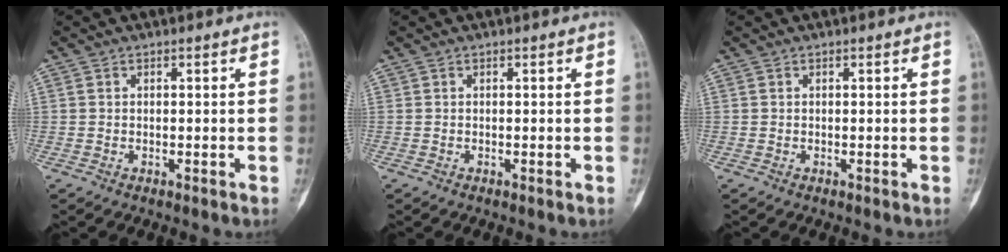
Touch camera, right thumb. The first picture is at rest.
{"total": 0.0}
{"total": 0.0}